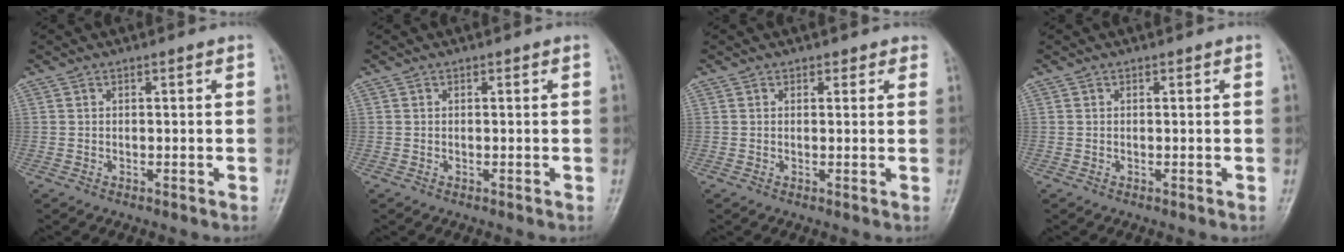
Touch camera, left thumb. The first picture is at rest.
{"total": 0.0}
{"total": 1.8, "force": [1.3, 1.2, 0.1], "torque": [0.025, -0.005, 0.007]}
{"total": 0.0}